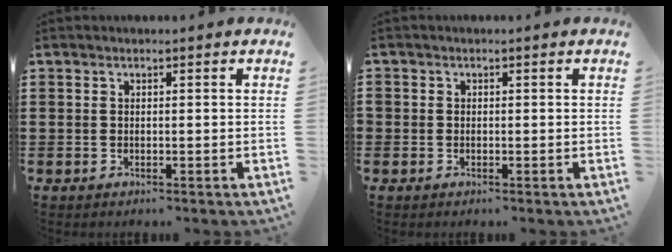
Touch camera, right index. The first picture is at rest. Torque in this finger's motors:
{"motor_torque": [2.14, 0.00, 1.05, 0.21]}